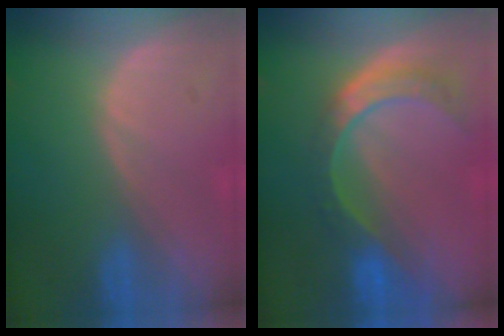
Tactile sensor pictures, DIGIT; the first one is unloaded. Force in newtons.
{"total": 8.7, "press": 7.3, "slide": 4.7}